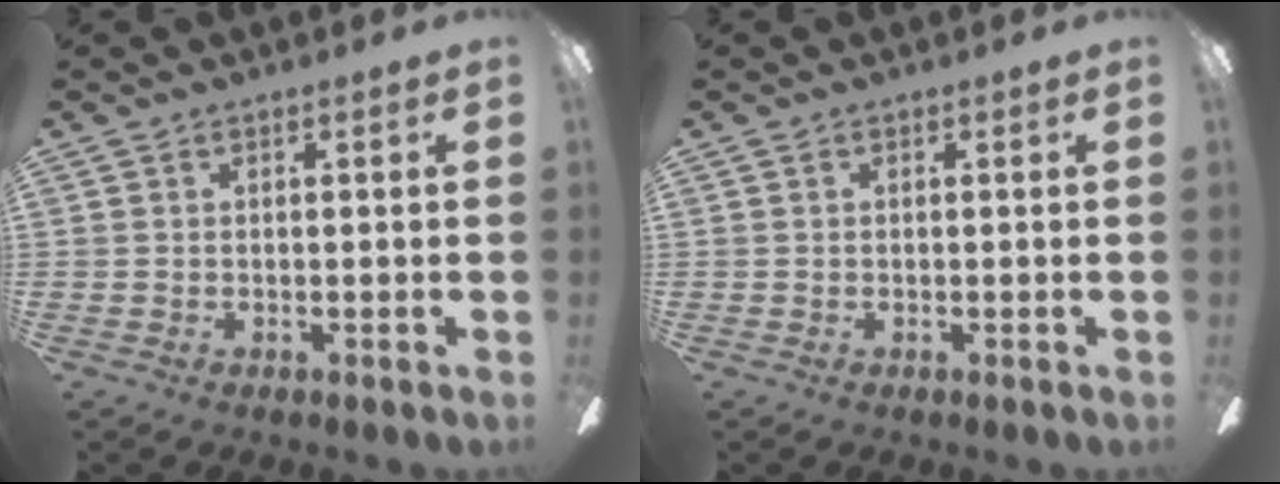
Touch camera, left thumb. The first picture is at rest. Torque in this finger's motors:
{"motor_torque": [0.00, 0.00, 0.03, 0.03, 0.00]}